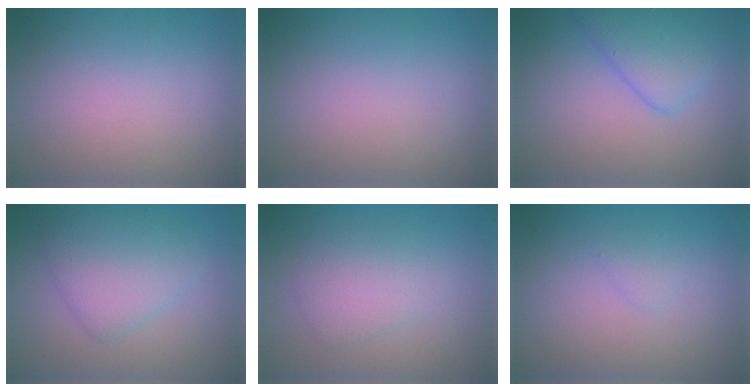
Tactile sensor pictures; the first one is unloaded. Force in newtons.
{"total": 0.0}
{"total": 3.9, "press": 3.9, "slide": 0.3}
{"total": 4.0, "press": 4.0, "slide": 0.1}
{"total": 2.8, "press": 2.8, "slide": 0.2}
{"total": 0.8, "press": 0.8, "slide": 0.1}